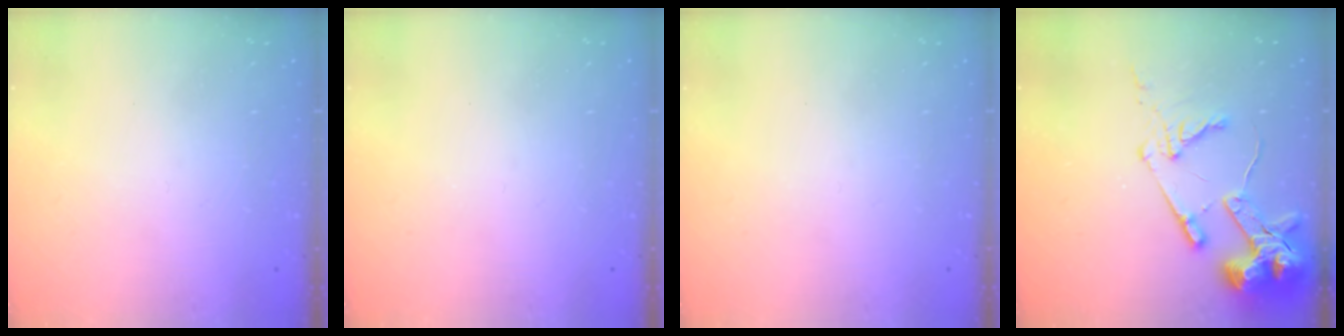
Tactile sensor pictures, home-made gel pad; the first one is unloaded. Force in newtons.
{"total": 0.0}
{"total": 0.0}
{"total": 14.5, "press": 14.3, "slide": 1.9}